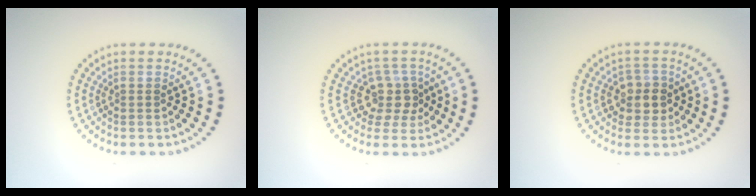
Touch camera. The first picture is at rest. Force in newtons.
{"total": 2.8, "press": 2.1, "slide": 1.9}
{"total": 2.6, "press": 2.4, "slide": 1.0}